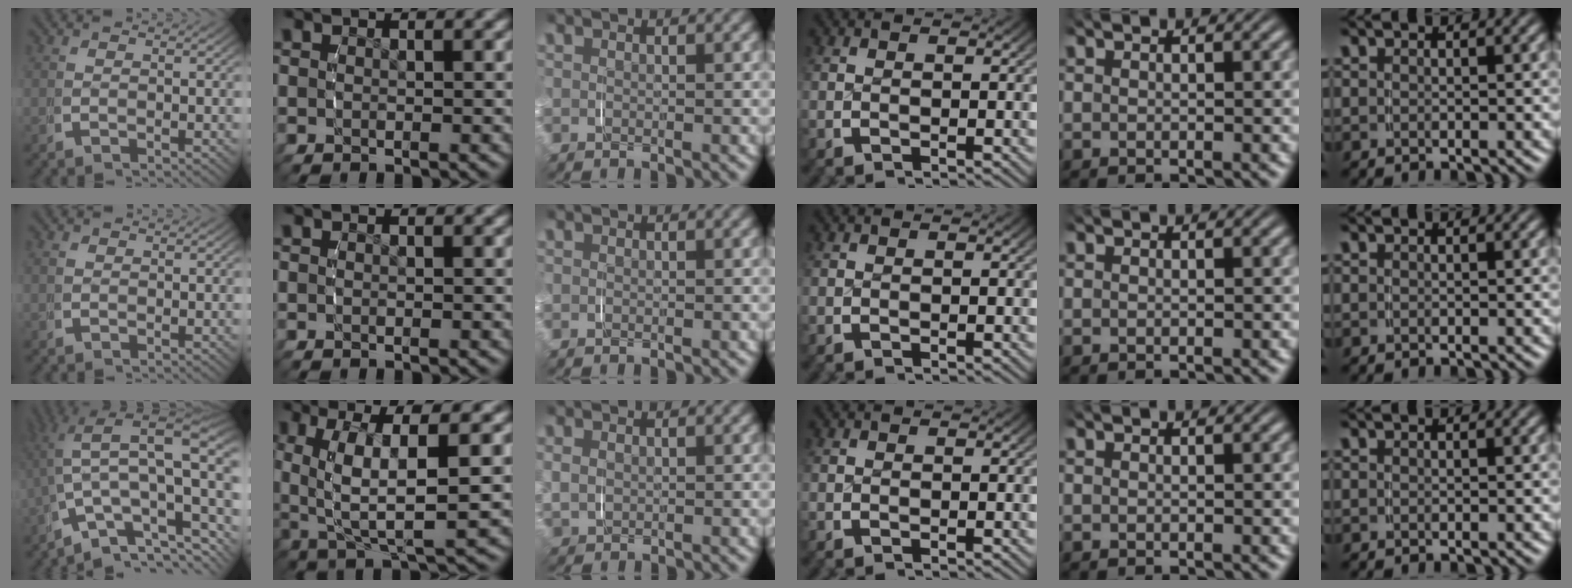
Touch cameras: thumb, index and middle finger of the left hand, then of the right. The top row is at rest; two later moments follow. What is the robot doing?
{"motion": "grasp_and_lifting", "object": "shirt"}